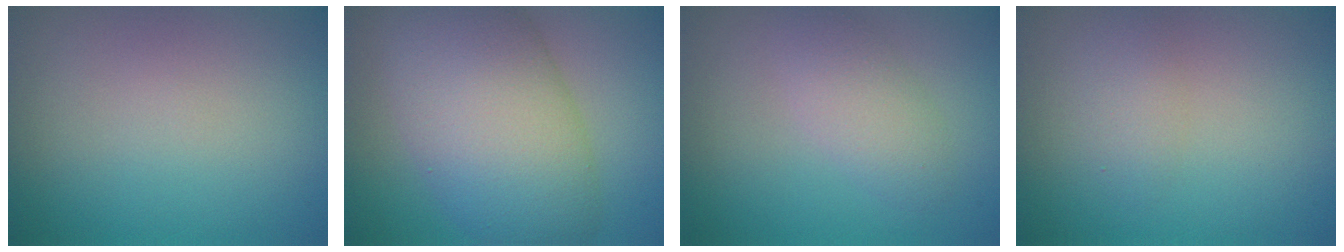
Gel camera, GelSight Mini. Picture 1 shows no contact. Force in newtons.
{"total": 10.5, "press": 10.5, "slide": 0.4}
{"total": 2.7, "press": 2.6, "slide": 0.1}
{"total": 1.6, "press": 1.6, "slide": 0.0}